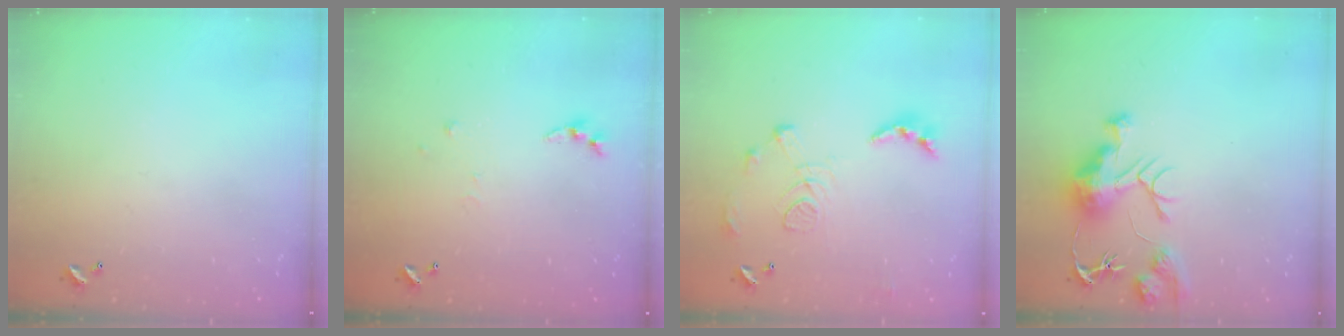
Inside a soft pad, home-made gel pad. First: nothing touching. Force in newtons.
{"total": 4.9, "press": 4.9, "slide": 0.4}
{"total": 11.4, "press": 11.3, "slide": 1.0}
{"total": 12.3, "press": 12.3, "slide": 1.1}